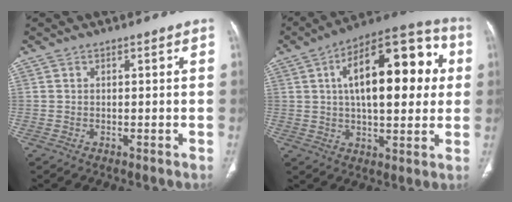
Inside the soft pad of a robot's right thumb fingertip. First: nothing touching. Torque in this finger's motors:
{"motor_torque": [0.90, 4.11, 1.99, 0.77, 0.60]}